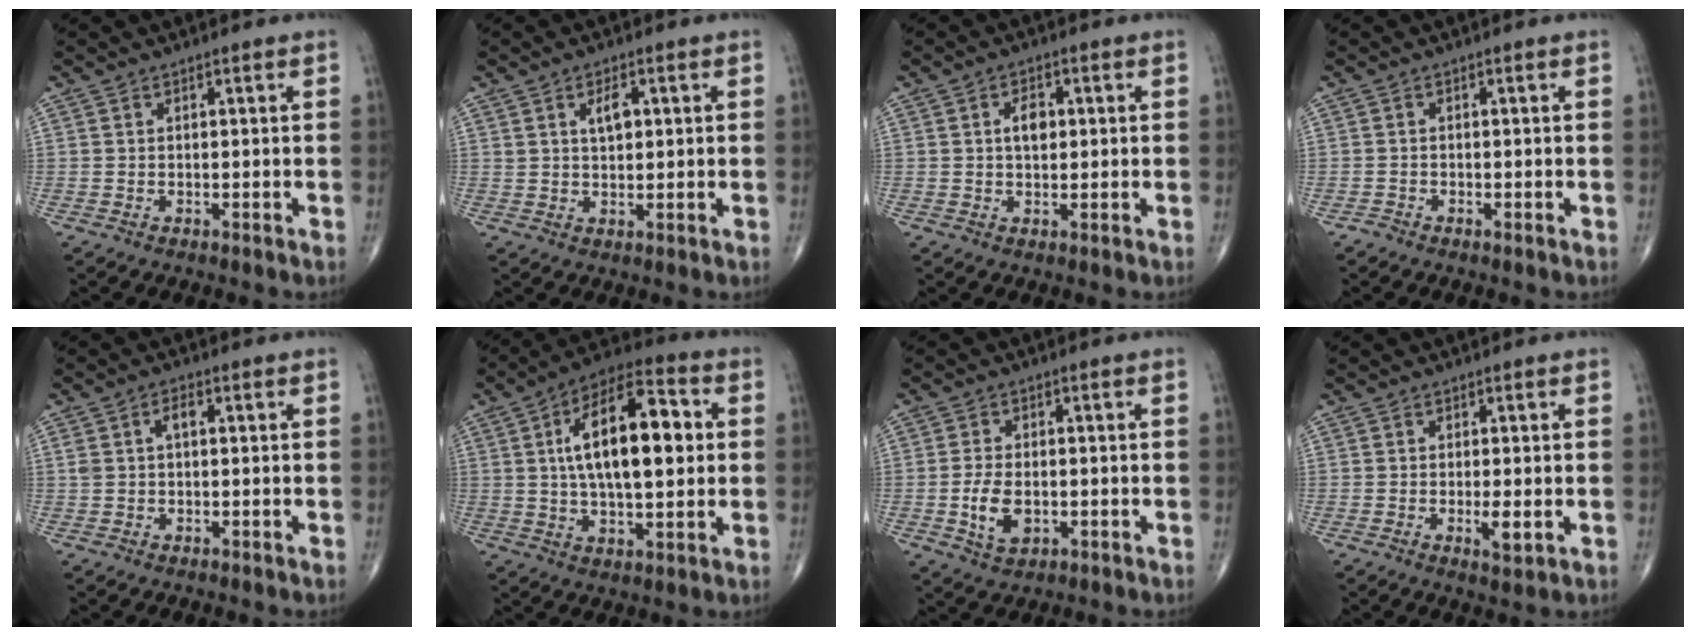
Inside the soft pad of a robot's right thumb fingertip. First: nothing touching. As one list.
[{"total": 3.9, "force": [1.3, 2.0, 3.0], "torque": [-0.044, -0.007, 0.022]}, {"total": 3.9, "force": [0.7, 2.4, 3.0], "torque": [-0.042, 0.002, 0.009]}, {"total": 0.7, "force": [-0.6, 0.3, 0.1], "torque": [-0.001, 0.000, -0.016]}, {"total": 3.3, "force": [0.7, 1.8, 2.6], "torque": [-0.056, 0.013, 0.013]}, {"total": 19.4, "force": [2.9, 8.7, 17.1], "torque": [-0.265, 0.017, 0.041]}, {"total": 6.5, "force": [-1.2, 3.8, 5.0], "torque": [-0.089, -0.003, -0.017]}, {"total": 3.3, "force": [-0.6, 0.9, 3.1], "torque": [-0.051, -0.008, -0.010]}]